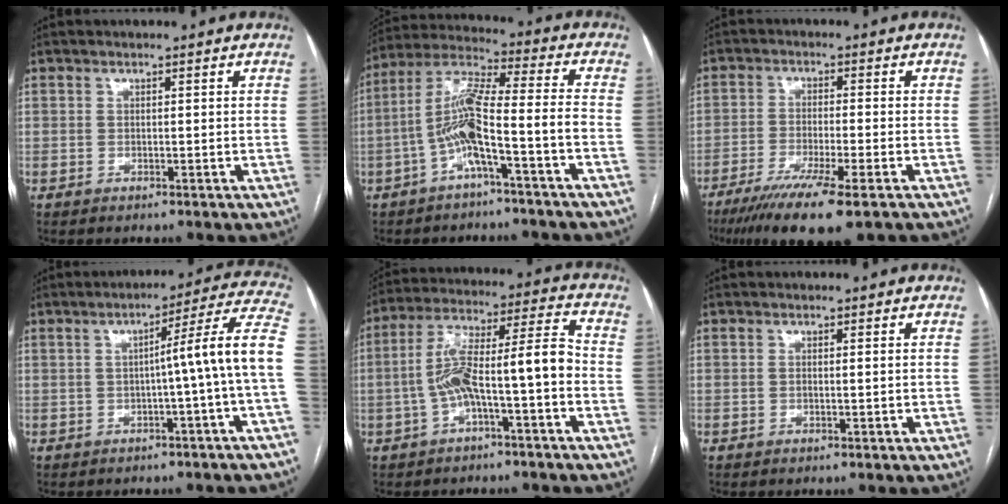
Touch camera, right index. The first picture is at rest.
{"total": 10.0, "force": [-3.6, -0.2, 9.3], "torque": [-0.184, 0.031, -0.069]}
{"total": 11.2, "force": [-7.4, 0.5, 8.3], "torque": [-0.135, -0.028, -0.119]}
{"total": 10.2, "force": [-1.3, -1.9, 9.9], "torque": [-0.118, 0.025, -0.022]}
{"total": 11.2, "force": [-2.8, 1.4, 10.7], "torque": [-0.194, 0.046, -0.043]}
{"total": 0.0}